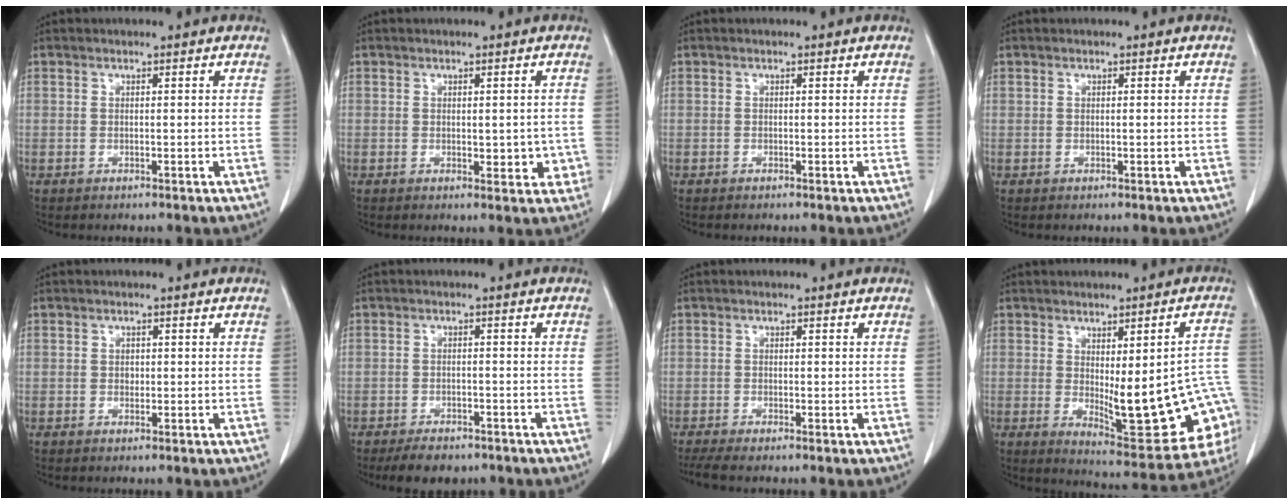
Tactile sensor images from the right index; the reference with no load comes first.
{"total": 3.6, "force": [-0.4, 1.9, 3.0], "torque": [-0.026, -0.001, 0.003]}
{"total": 0.0}
{"total": 0.0}
{"total": 0.9, "force": [0.0, 0.7, 0.5], "torque": [-0.008, 0.002, -0.001]}
{"total": 5.2, "force": [-4.1, 2.3, 2.2], "torque": [-0.031, -0.002, -0.061]}
{"total": 2.4, "force": [-1.9, 0.0, 1.4], "torque": [-0.029, -0.007, -0.038]}
{"total": 18.2, "force": [-2.5, 4.7, 17.4], "torque": [-0.154, 0.002, -0.009]}